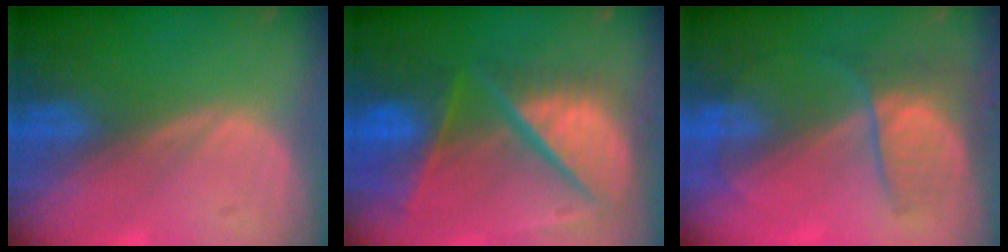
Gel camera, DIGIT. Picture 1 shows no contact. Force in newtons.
{"total": 11.7, "press": 9.7, "slide": 6.4}
{"total": 6.9, "press": 5.9, "slide": 3.5}